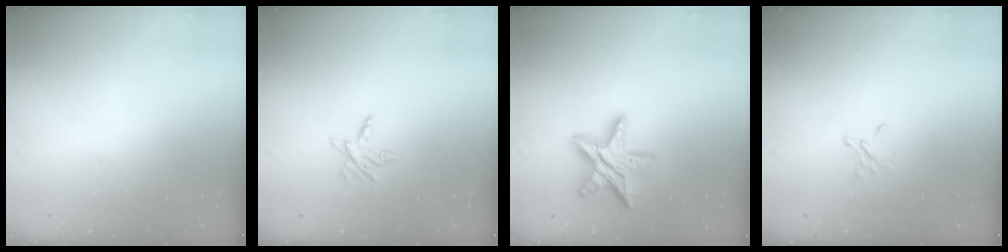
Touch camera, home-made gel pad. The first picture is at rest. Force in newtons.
{"total": 4.5, "press": 4.4, "slide": 0.5}
{"total": 14.2, "press": 14.2, "slide": 1.0}
{"total": 2.0, "press": 2.0, "slide": 0.2}